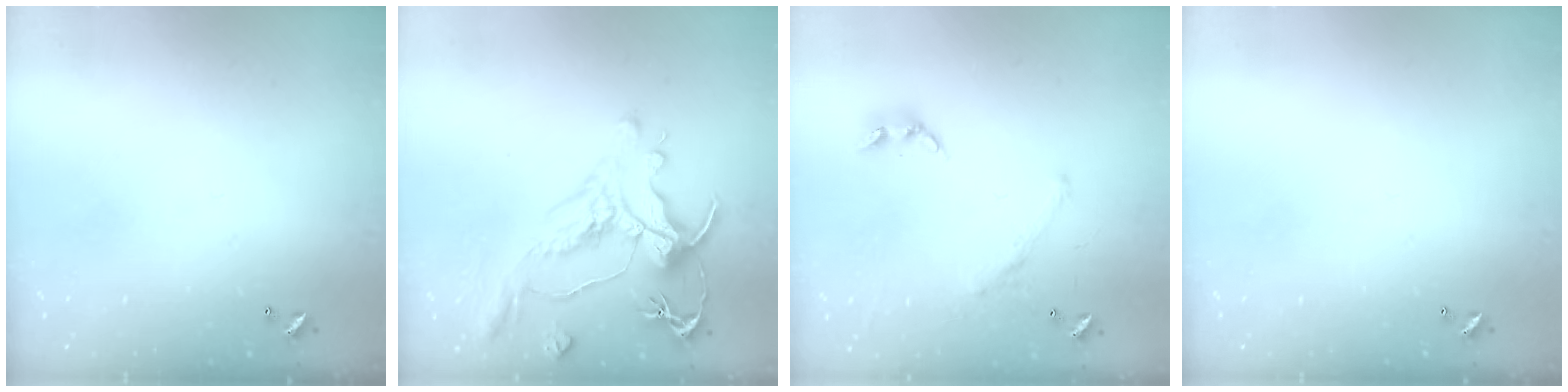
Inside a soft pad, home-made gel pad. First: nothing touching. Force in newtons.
{"total": 2.2, "press": 1.7, "slide": 1.4}
{"total": 1.5, "press": 1.0, "slide": 1.2}
{"total": 0.0}